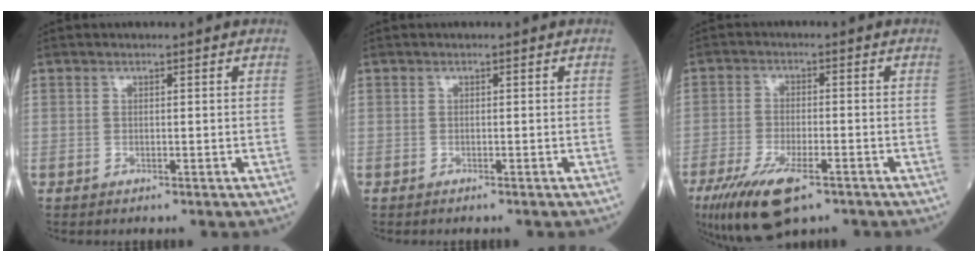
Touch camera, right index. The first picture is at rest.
{"total": 0.7, "force": [-0.6, 0.0, 0.3], "torque": [-0.004, -0.001, -0.010]}
{"total": 10.8, "force": [-6.7, 3.2, 7.8], "torque": [-0.148, -0.022, -0.115]}